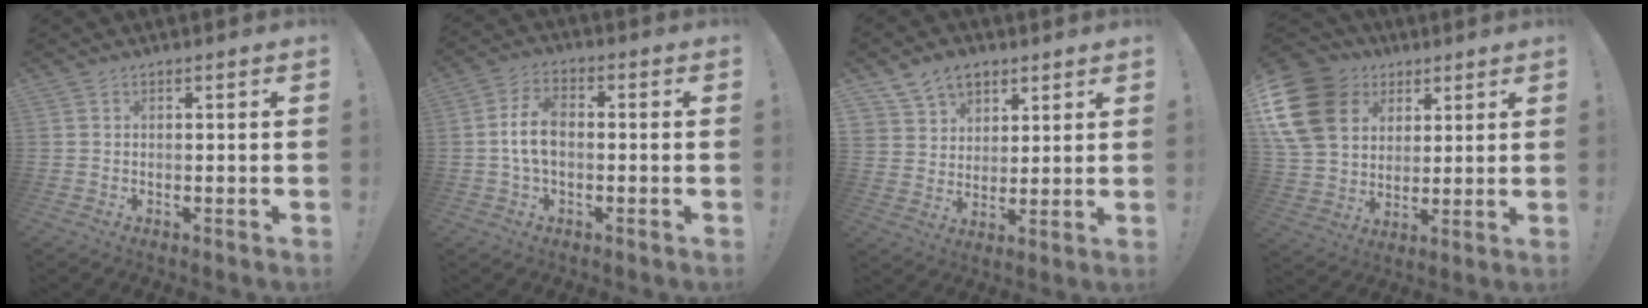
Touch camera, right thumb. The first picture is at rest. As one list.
[{"total": 8.0, "force": [-0.5, 4.7, 6.4], "torque": [-0.126, 0.009, -0.005]}, {"total": 9.3, "force": [5.9, 6.8, 2.2], "torque": [-0.033, -0.037, 0.116]}, {"total": 18.4, "force": [6.5, 14.1, 9.8], "torque": [-0.170, -0.025, 0.130]}]